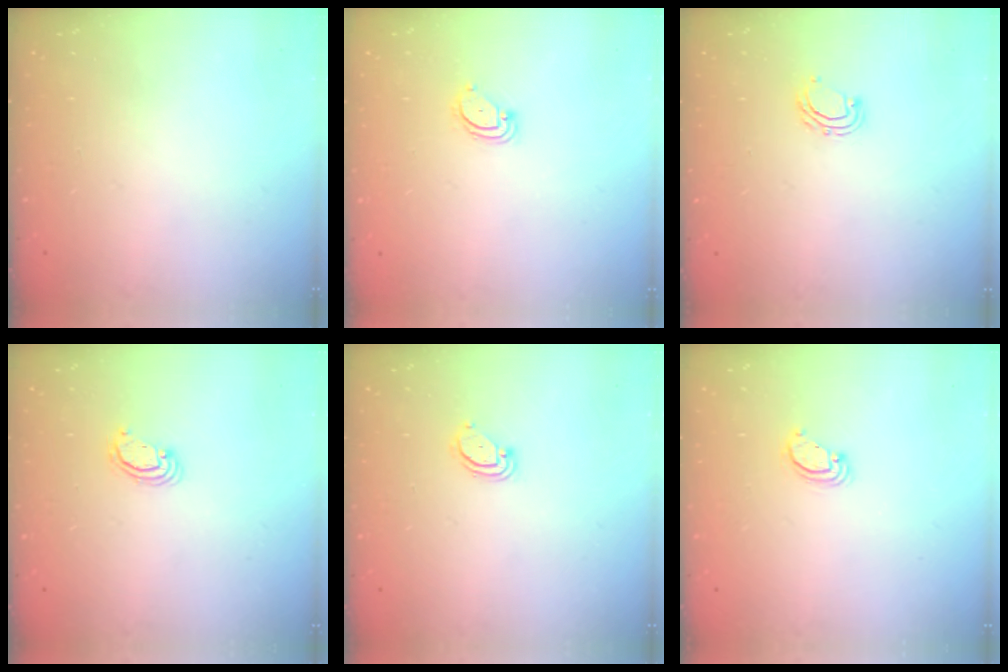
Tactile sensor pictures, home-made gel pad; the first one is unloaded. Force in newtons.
{"total": 3.9, "press": 3.9, "slide": 0.2}
{"total": 5.2, "press": 5.0, "slide": 1.2}
{"total": 2.4, "press": 2.4, "slide": 0.3}
{"total": 3.0, "press": 3.0, "slide": 0.2}
{"total": 2.9, "press": 2.9, "slide": 0.1}